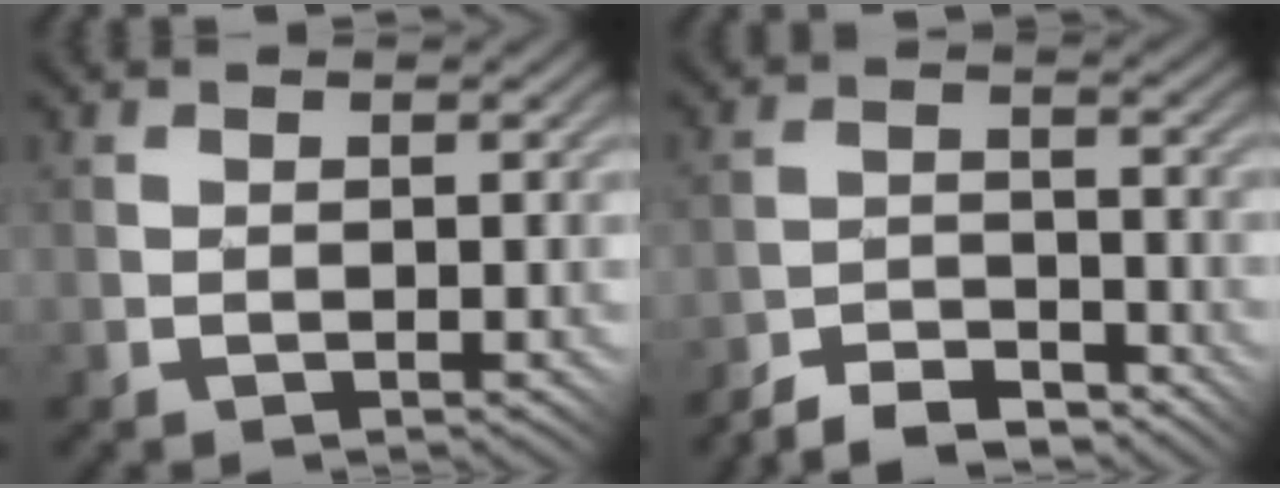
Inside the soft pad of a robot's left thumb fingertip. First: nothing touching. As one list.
[{"total": 5.7, "force": [-5.5, 0.8, 1.4], "torque": [-0.020, 0.008, -0.110]}]